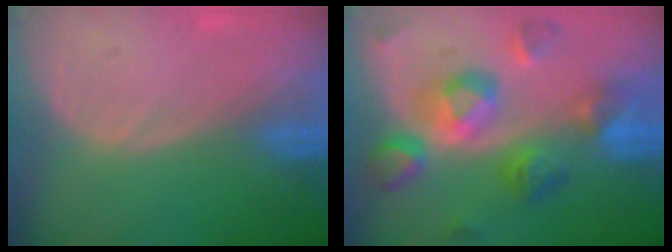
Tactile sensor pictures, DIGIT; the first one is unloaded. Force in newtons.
{"total": 10.2, "press": 10.2, "slide": 0.8}